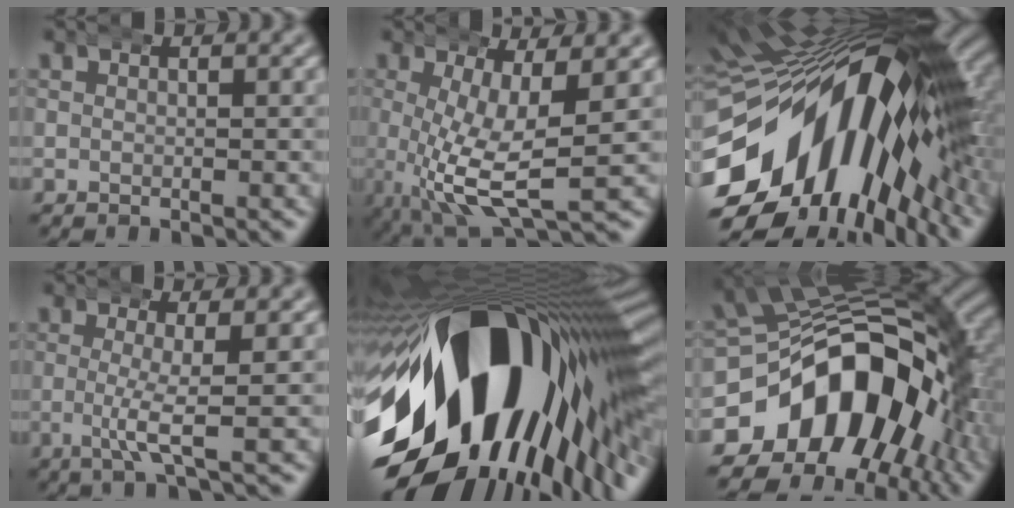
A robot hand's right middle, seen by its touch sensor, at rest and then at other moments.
{"total": 8.8, "force": [-1.6, 3.5, 7.9], "torque": [-0.159, -0.034, -0.001]}
{"total": 28.6, "force": [-3.4, 18.0, 22.0], "torque": [-0.307, -0.004, -0.062]}
{"total": 3.4, "force": [0.3, -0.1, 3.4], "torque": [-0.073, -0.005, 0.006]}
{"total": 33.8, "force": [-4.1, 19.3, 27.5], "torque": [-0.378, 0.001, -0.062]}
{"total": 24.1, "force": [-2.9, 17.4, 16.3], "torque": [-0.281, -0.048, -0.038]}